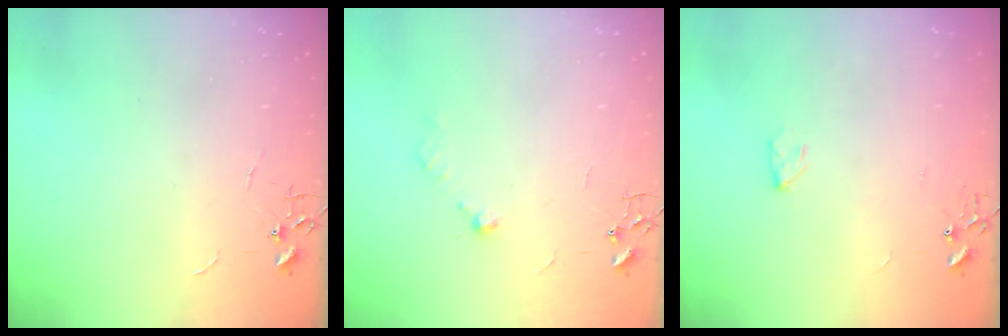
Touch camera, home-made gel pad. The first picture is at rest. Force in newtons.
{"total": 6.1, "press": 6.0, "slide": 0.9}
{"total": 3.7, "press": 3.7, "slide": 0.6}